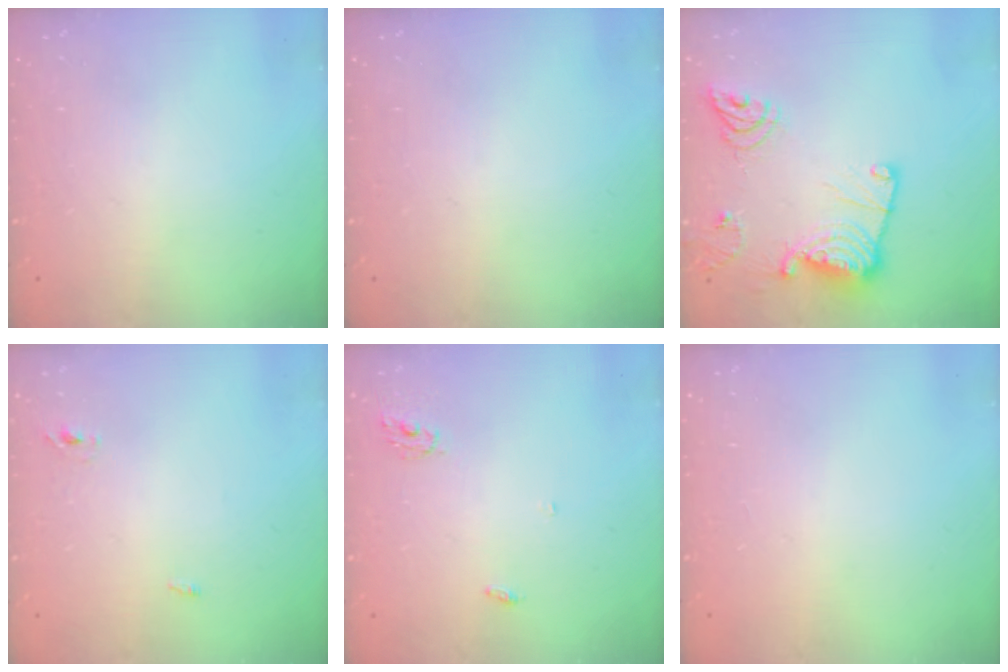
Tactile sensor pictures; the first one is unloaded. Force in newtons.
{"total": 0.0}
{"total": 16.6, "press": 16.5, "slide": 1.8}
{"total": 2.3, "press": 2.1, "slide": 1.0}
{"total": 4.0, "press": 4.0, "slide": 0.3}
{"total": 1.0, "press": 0.8, "slide": 0.6}